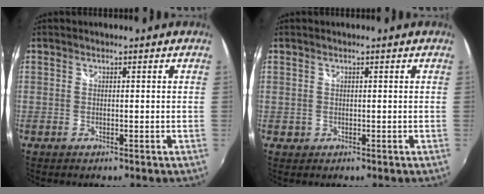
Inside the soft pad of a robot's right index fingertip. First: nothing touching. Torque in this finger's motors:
{"motor_torque": [-0.52, 0.16, -1.05, -0.21]}